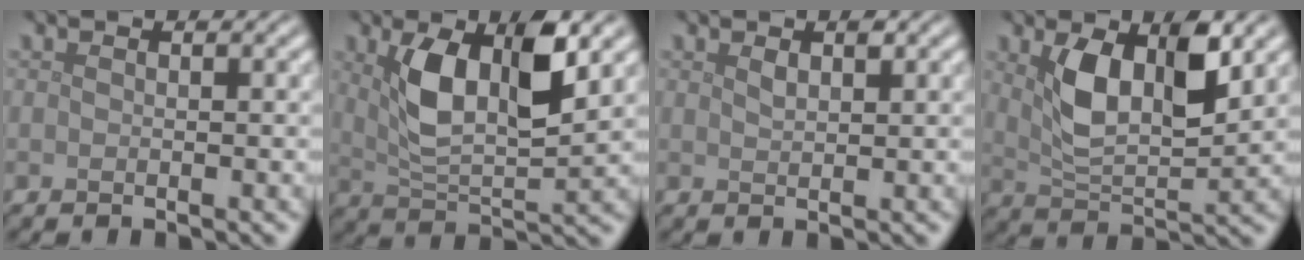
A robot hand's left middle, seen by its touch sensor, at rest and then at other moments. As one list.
[{"total": 6.9, "force": [2.3, 2.7, 5.9], "torque": [-0.119, 0.002, 0.044]}, {"total": 1.2, "force": [0.7, 0.5, 0.9], "torque": [-0.018, 0.001, 0.014]}, {"total": 6.3, "force": [2.2, 2.7, 5.3], "torque": [-0.106, -0.002, 0.044]}]